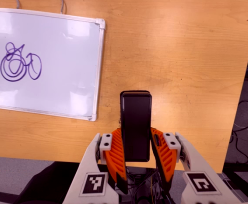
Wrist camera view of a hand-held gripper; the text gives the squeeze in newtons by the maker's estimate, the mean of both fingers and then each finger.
{"total": 4.2, "left": 2.9, "right": 5.5}